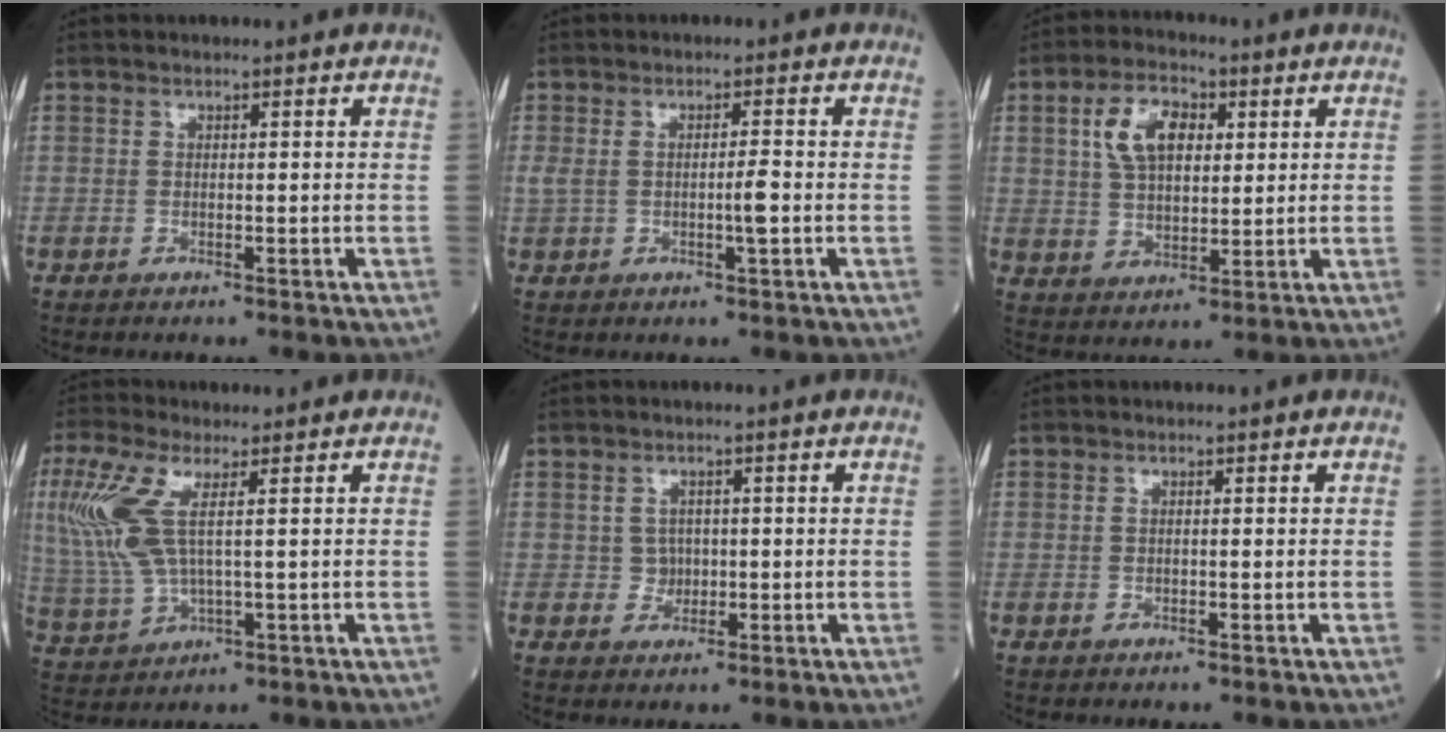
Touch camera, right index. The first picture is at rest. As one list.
[{"total": 3.3, "force": [-0.2, 0.6, 3.2], "torque": [-0.070, 0.008, 0.004]}, {"total": 8.8, "force": [3.1, 4.7, 6.8], "torque": [-0.135, 0.020, 0.061]}, {"total": 9.7, "force": [2.7, 2.8, 8.9], "torque": [-0.243, 0.004, 0.061]}, {"total": 1.8, "force": [0.1, 1.7, 0.6], "torque": [-0.007, 0.003, 0.004]}, {"total": 0.0}]